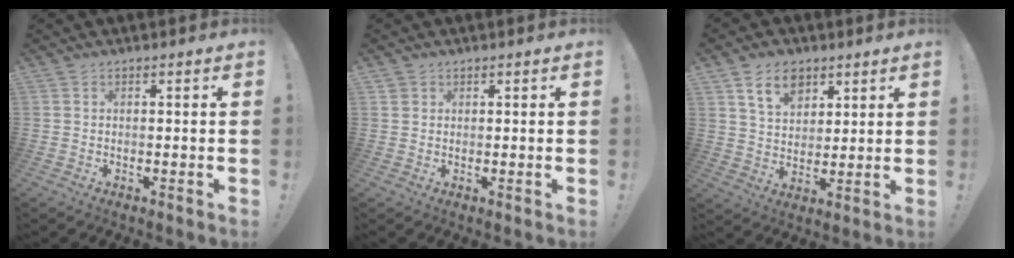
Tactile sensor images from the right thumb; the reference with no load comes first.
{"total": 1.1, "force": [0.7, 0.8, 0.2], "torque": [0.003, -0.002, 0.013]}
{"total": 9.9, "force": [5.9, 6.5, 4.6], "torque": [-0.066, -0.020, 0.110]}